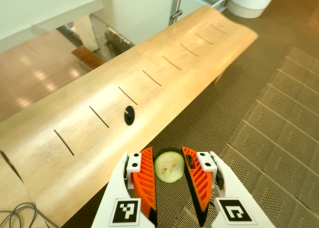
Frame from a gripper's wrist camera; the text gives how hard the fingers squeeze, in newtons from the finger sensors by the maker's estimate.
{"total": 8.4, "left": 8.5, "right": 8.3}